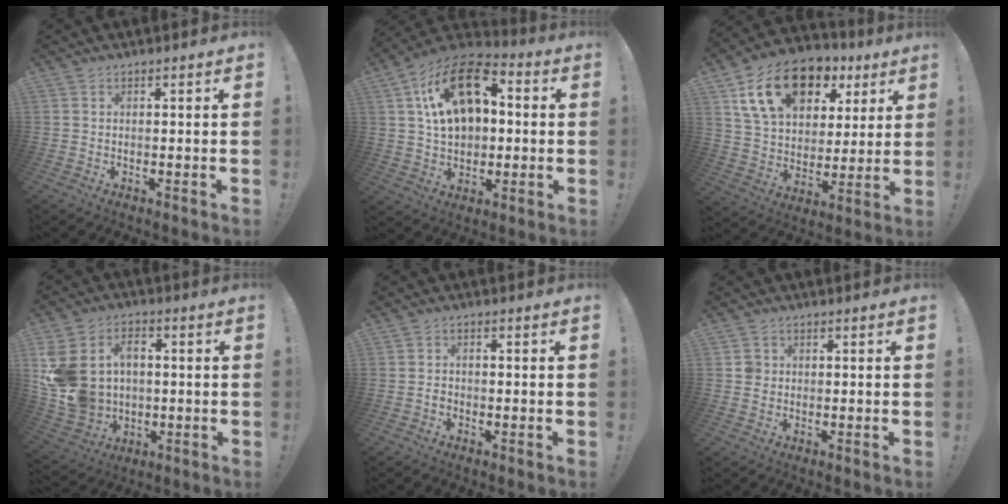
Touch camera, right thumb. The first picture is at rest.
{"total": 19.4, "force": [5.3, 13.0, 13.4], "torque": [-0.210, -0.008, 0.099]}
{"total": 19.6, "force": [10.1, 12.4, 11.2], "torque": [-0.183, -0.040, 0.187]}
{"total": 15.7, "force": [1.7, 12.8, 9.0], "torque": [-0.180, -0.004, 0.033]}
{"total": 1.6, "force": [-1.2, 0.9, 0.6], "torque": [-0.012, 0.009, -0.020]}
{"total": 2.7, "force": [0.1, 2.6, 0.9], "torque": [-0.003, 0.002, 0.001]}